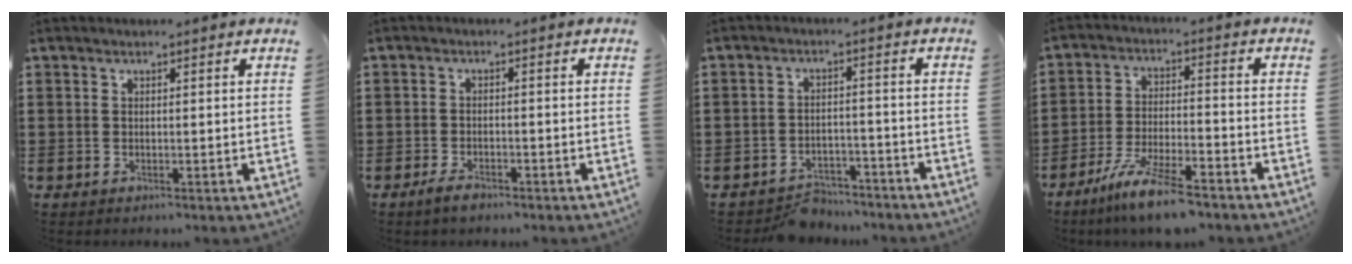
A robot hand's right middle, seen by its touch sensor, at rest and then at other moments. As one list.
[{"total": 2.1, "force": [-1.6, 0.7, 1.2], "torque": [-0.030, -0.003, -0.032]}, {"total": 4.1, "force": [-4.0, 1.0, 0.3], "torque": [-0.010, 0.004, -0.082]}, {"total": 9.0, "force": [-7.2, 1.0, 5.2], "torque": [-0.110, -0.002, -0.137]}]